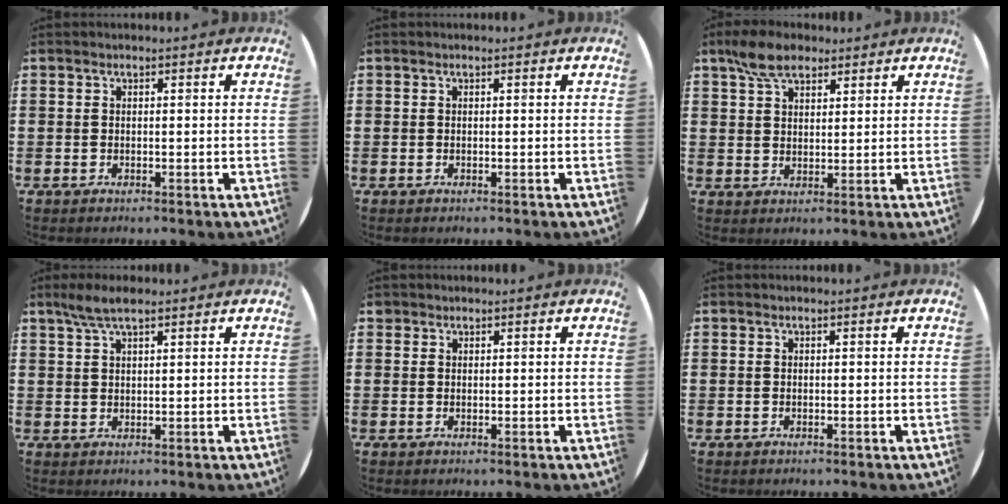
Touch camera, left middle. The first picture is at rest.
{"total": 0.0}
{"total": 5.7, "force": [4.2, 2.8, 2.6], "torque": [-0.054, 0.002, 0.079]}
{"total": 3.5, "force": [2.6, 0.7, 2.3], "torque": [-0.050, 0.005, 0.046]}
{"total": 0.7, "force": [0.6, 0.3, 0.0], "torque": [-0.001, 0.002, 0.012]}
{"total": 0.0}